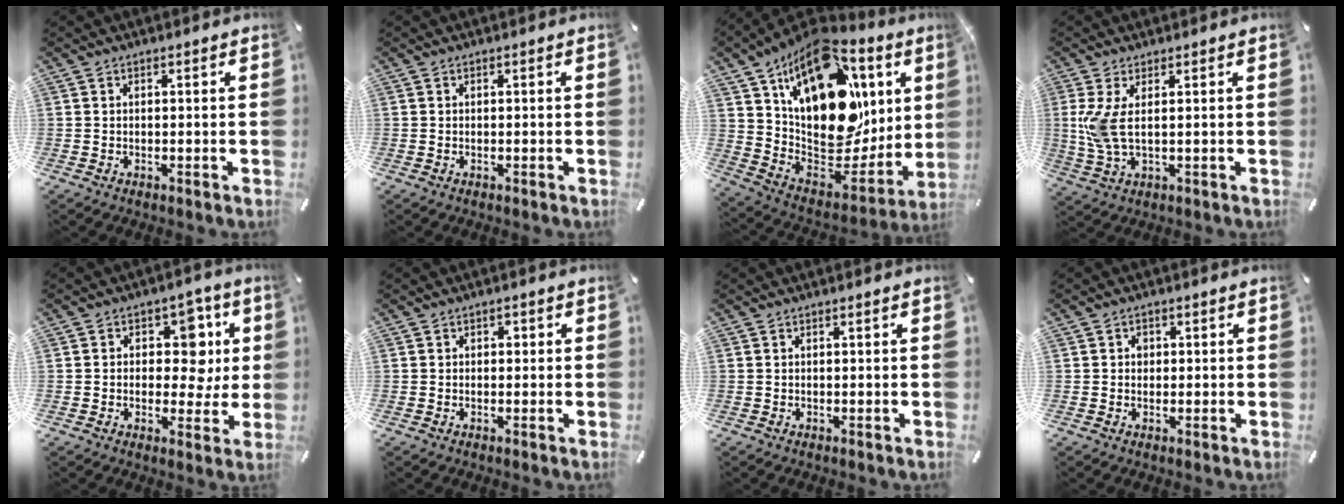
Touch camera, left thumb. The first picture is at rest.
{"total": 0.0}
{"total": 24.6, "force": [8.5, 15.8, 16.8], "torque": [-0.266, -0.074, 0.161]}
{"total": 7.4, "force": [1.4, 2.5, 6.8], "torque": [-0.153, -0.010, 0.023]}
{"total": 11.4, "force": [2.3, 8.3, 7.4], "torque": [-0.083, -0.013, 0.038]}
{"total": 1.3, "force": [0.1, 1.2, 0.6], "torque": [-0.005, 0.005, -0.003]}
{"total": 0.0}
{"total": 1.7, "force": [0.1, 1.6, 0.6], "torque": [0.002, 0.000, -0.004]}